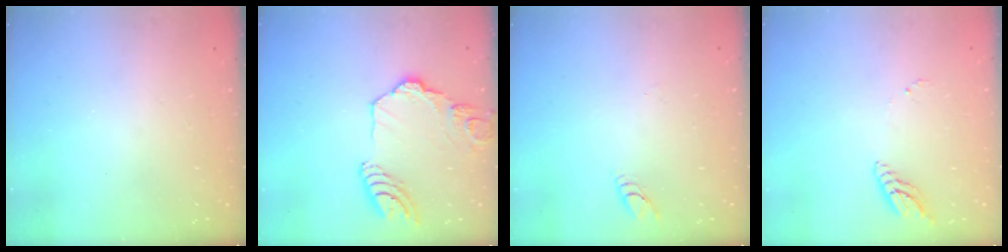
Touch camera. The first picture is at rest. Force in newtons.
{"total": 15.3, "press": 15.2, "slide": 1.6}
{"total": 2.8, "press": 2.8, "slide": 0.2}
{"total": 7.2, "press": 7.2, "slide": 0.6}